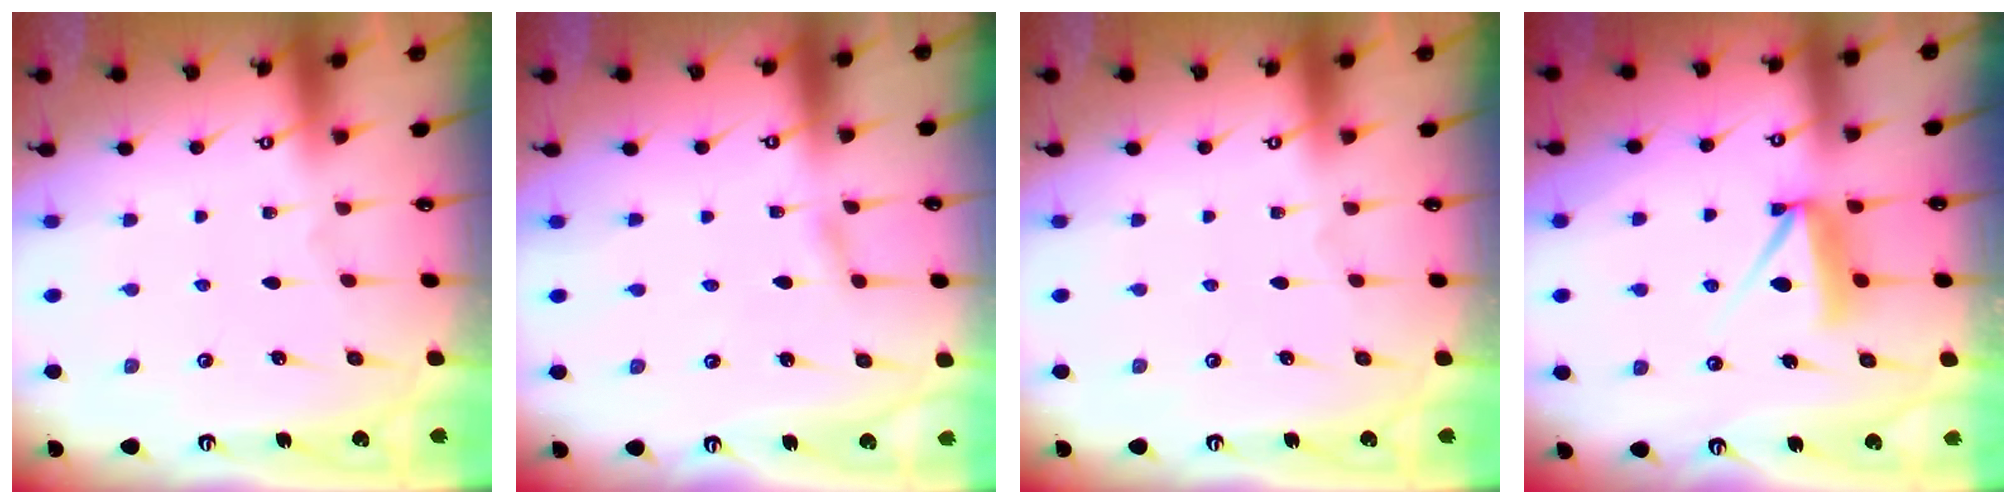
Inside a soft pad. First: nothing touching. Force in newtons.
{"total": 1.6, "press": 1.6, "slide": 0.2}
{"total": 0.0}
{"total": 9.2, "press": 9.2, "slide": 0.9}